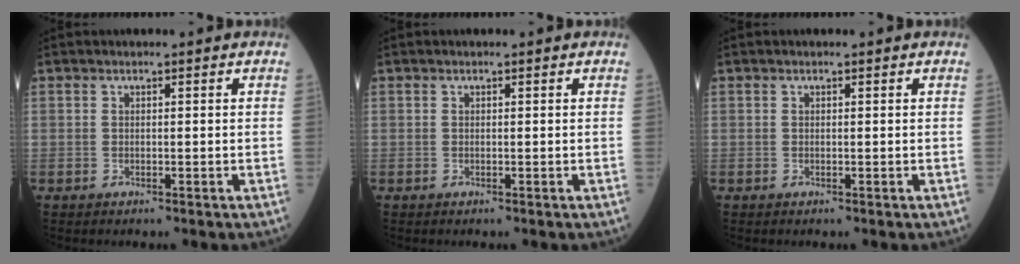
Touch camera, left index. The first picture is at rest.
{"total": 0.0}
{"total": 0.0}